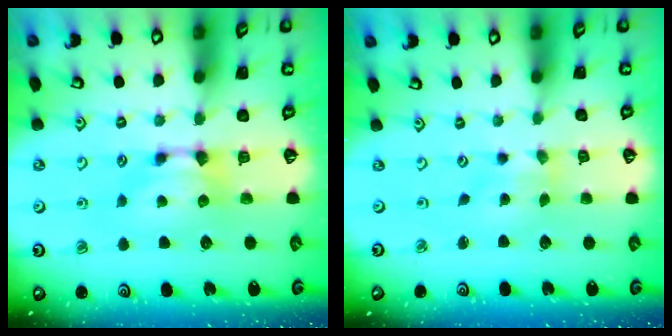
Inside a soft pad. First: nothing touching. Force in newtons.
{"total": 1.9, "press": 1.6, "slide": 0.9}